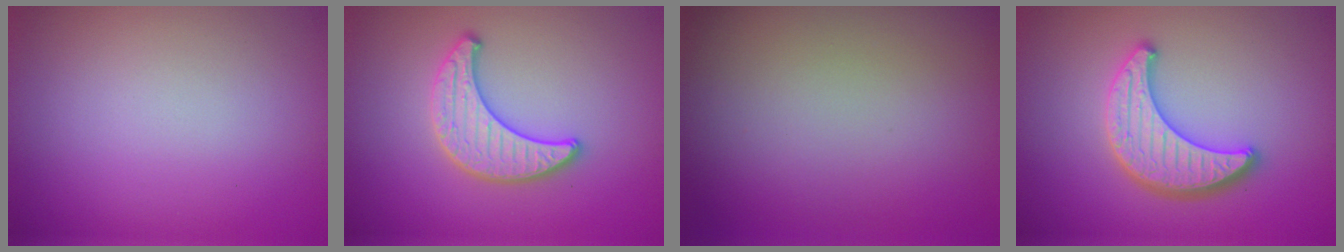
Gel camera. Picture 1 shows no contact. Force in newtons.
{"total": 3.3, "press": 3.2, "slide": 0.3}
{"total": 0.0}
{"total": 4.2, "press": 3.9, "slide": 1.5}